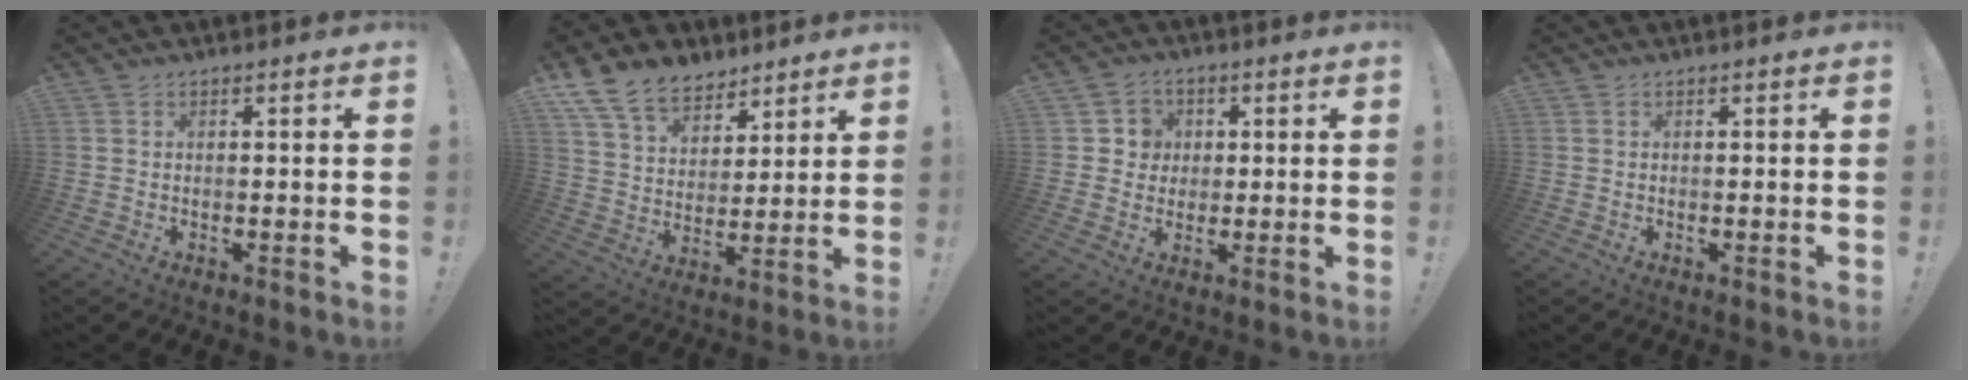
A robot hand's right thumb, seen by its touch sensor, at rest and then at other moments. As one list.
[{"total": 13.7, "force": [10.0, 8.3, 4.6], "torque": [-0.097, -0.067, 0.194]}, {"total": 5.5, "force": [0.8, 5.3, 0.9], "torque": [-0.014, -0.004, 0.016]}, {"total": 0.0}]